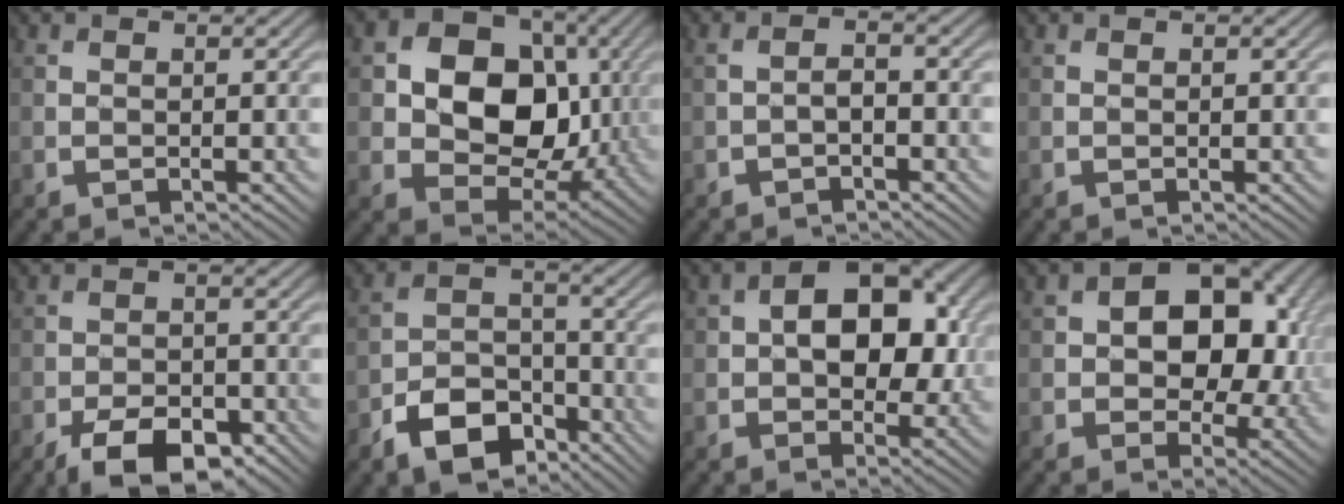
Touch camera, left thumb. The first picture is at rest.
{"total": 12.8, "force": [1.5, 9.9, 7.9], "torque": [-0.148, 0.000, 0.017]}
{"total": 1.6, "force": [-1.0, 0.5, 1.2], "torque": [-0.022, 0.002, -0.022]}
{"total": 0.0}
{"total": 7.7, "force": [-4.9, 3.6, 4.7], "torque": [-0.073, -0.005, -0.083]}
{"total": 7.9, "force": [-5.1, 4.5, 4.0], "torque": [-0.073, -0.004, -0.103]}
{"total": 9.9, "force": [1.2, 6.5, 7.5], "torque": [-0.098, 0.007, 0.010]}
{"total": 11.9, "force": [1.7, 8.1, 8.6], "torque": [-0.117, -0.004, 0.024]}